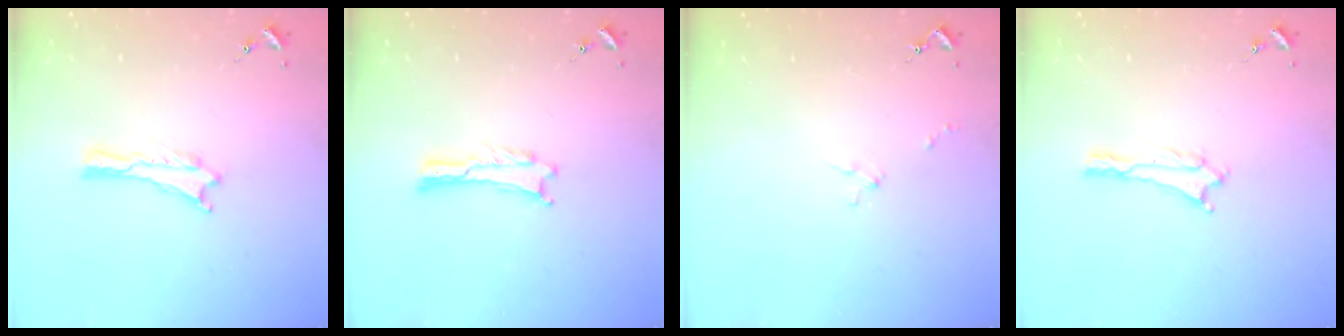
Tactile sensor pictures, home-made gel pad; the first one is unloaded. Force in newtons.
{"total": 0.0}
{"total": 1.3, "press": 1.2, "slide": 0.1}
{"total": 0.0}